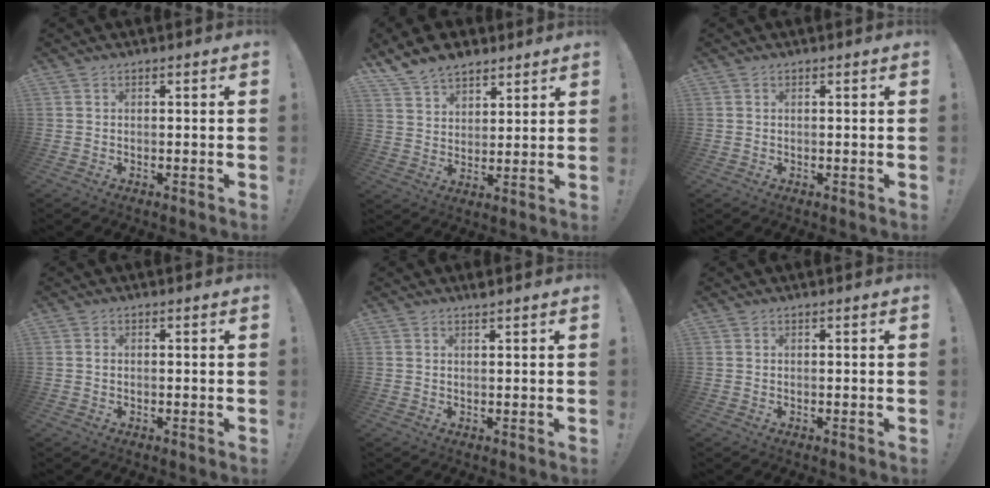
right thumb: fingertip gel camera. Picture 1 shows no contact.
{"total": 9.8, "force": [7.9, 5.1, 2.4], "torque": [-0.050, -0.050, 0.155]}
{"total": 0.8, "force": [0.2, 0.7, -0.3], "torque": [0.009, 0.001, 0.003]}
{"total": 0.5, "force": [-0.2, 0.4, 0.2], "torque": [-0.010, 0.006, -0.003]}
{"total": 1.3, "force": [1.0, -0.3, 0.6], "torque": [-0.012, -0.002, 0.019]}
{"total": 0.0}